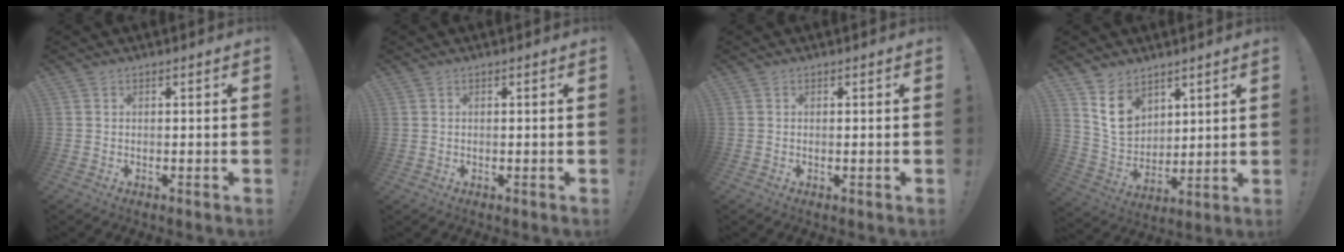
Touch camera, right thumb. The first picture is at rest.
{"total": 0.6, "force": [0.2, 0.5, -0.1], "torque": [-0.001, 0.004, 0.005]}
{"total": 0.6, "force": [0.4, 0.0, 0.4], "torque": [-0.001, -0.004, 0.006]}
{"total": 12.1, "force": [7.2, 8.5, 4.8], "torque": [-0.073, -0.045, 0.144]}